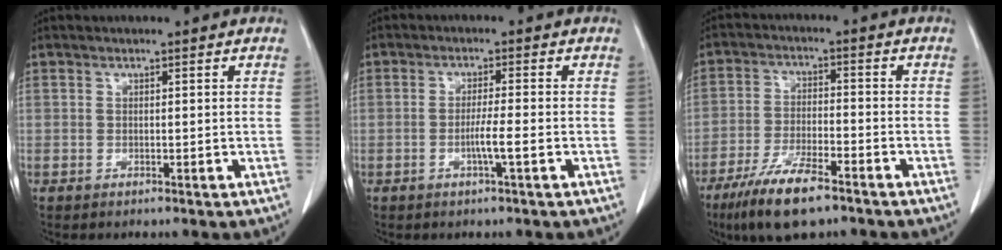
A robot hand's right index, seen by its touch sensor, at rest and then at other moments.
{"total": 3.3, "force": [-1.1, -0.4, 3.1], "torque": [-0.056, -0.004, -0.021]}
{"total": 10.1, "force": [-7.0, 2.2, 7.0], "torque": [-0.134, -0.020, -0.124]}